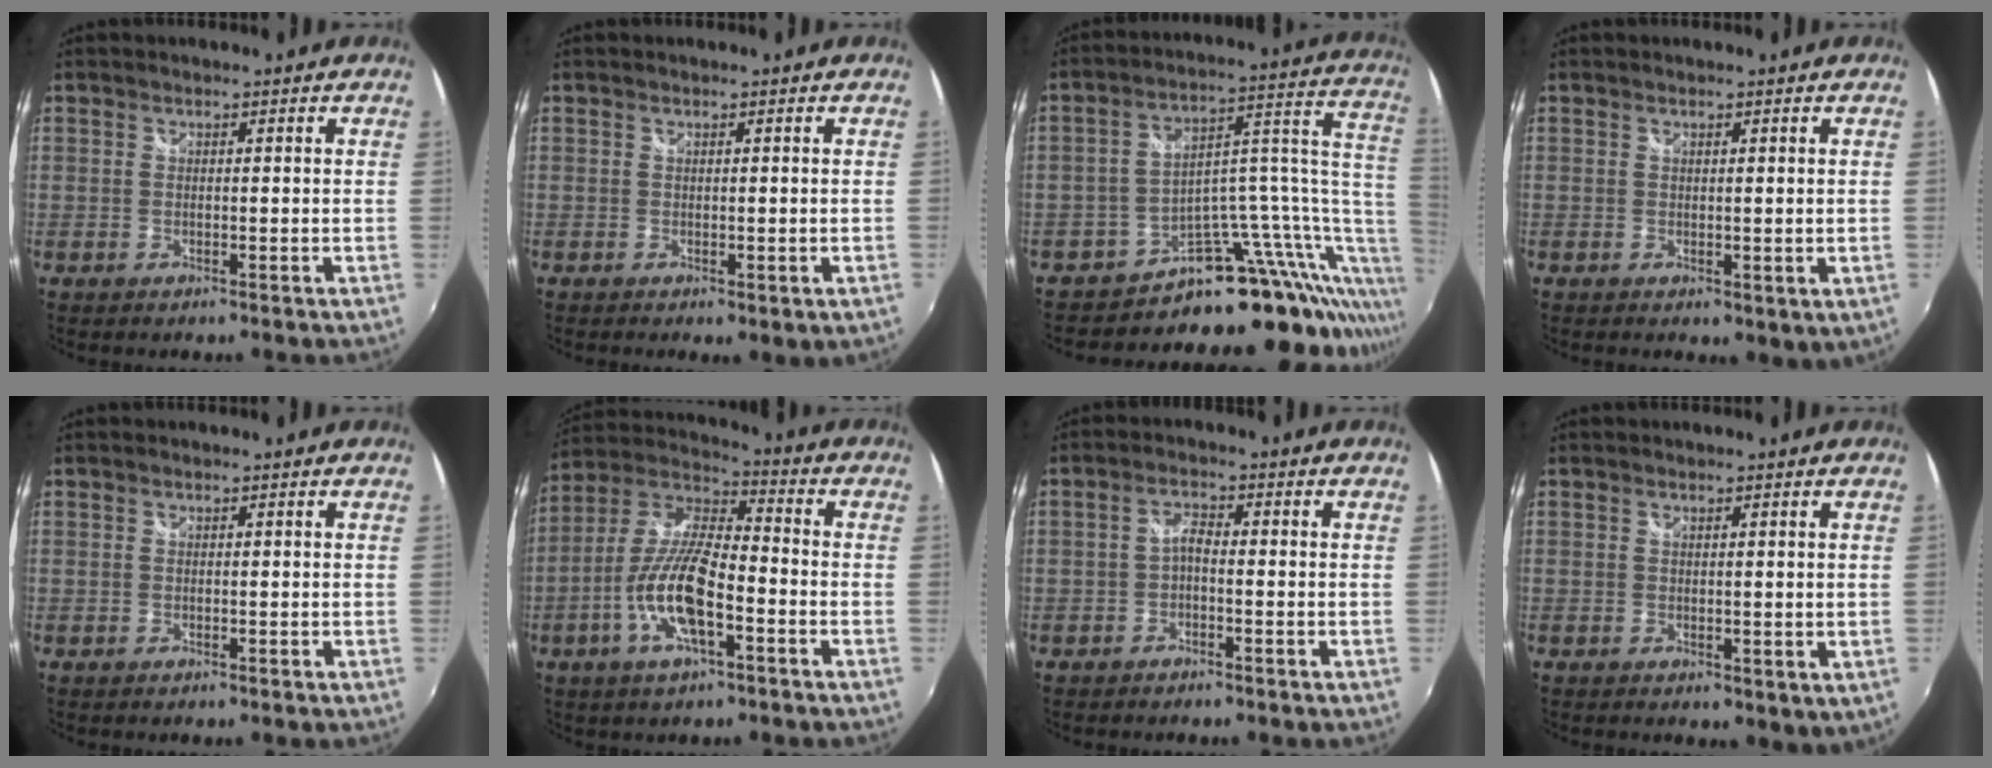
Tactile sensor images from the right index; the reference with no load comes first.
{"total": 1.9, "force": [-0.4, 0.6, 1.7], "torque": [-0.023, -0.008, -0.004]}
{"total": 18.4, "force": [-9.7, 9.3, 12.5], "torque": [-0.126, 0.031, -0.159]}
{"total": 2.0, "force": [0.9, 0.9, 1.6], "torque": [-0.021, -0.009, 0.015]}
{"total": 0.0}
{"total": 13.9, "force": [-5.2, 4.2, 12.2], "torque": [-0.253, -0.003, -0.103]}
{"total": 2.0, "force": [-1.2, 0.7, 1.5], "torque": [-0.036, 0.006, -0.024]}
{"total": 2.4, "force": [1.2, 1.2, 1.8], "torque": [-0.022, -0.009, 0.020]}